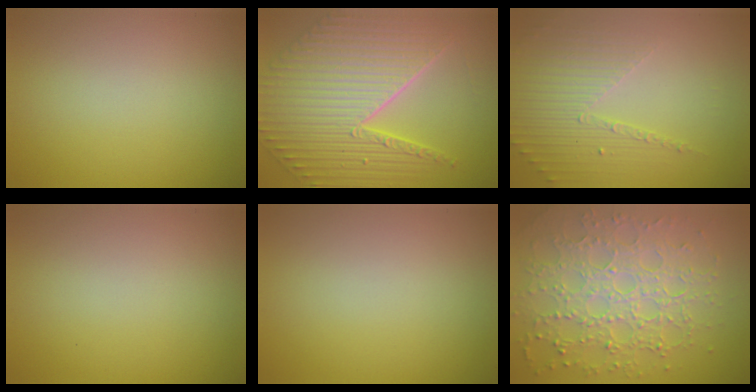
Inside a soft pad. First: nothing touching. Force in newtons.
{"total": 10.8, "press": 7.3, "slide": 8.0}
{"total": 4.3, "press": 3.1, "slide": 3.0}
{"total": 0.0}
{"total": 0.0}
{"total": 8.0, "press": 5.6, "slide": 5.7}